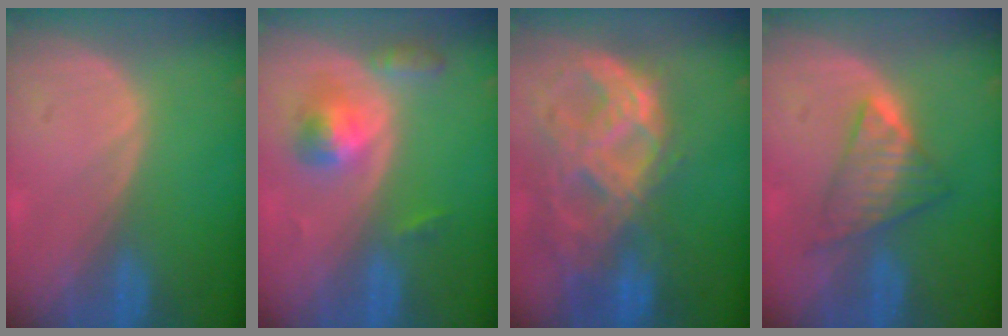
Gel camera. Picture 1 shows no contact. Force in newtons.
{"total": 5.2, "press": 4.9, "slide": 1.8}
{"total": 11.3, "press": 9.6, "slide": 6.1}
{"total": 5.9, "press": 5.9, "slide": 0.8}